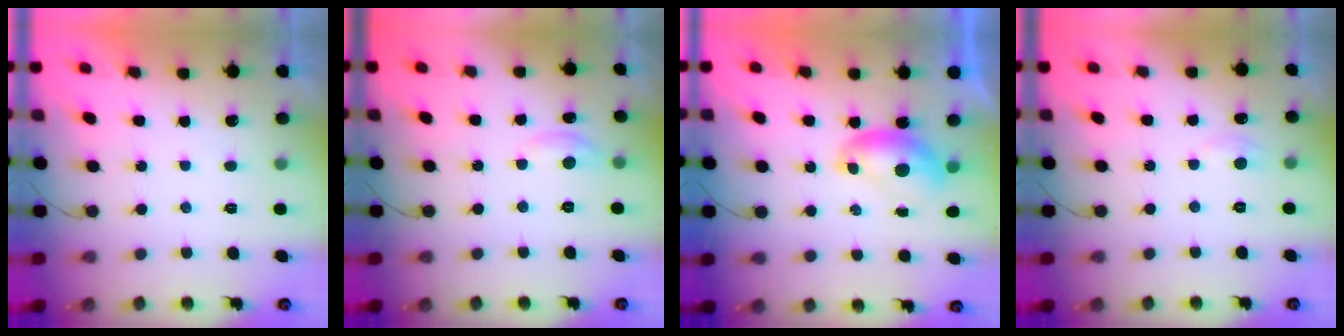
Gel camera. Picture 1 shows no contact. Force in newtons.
{"total": 4.1, "press": 4.0, "slide": 0.6}
{"total": 7.7, "press": 7.6, "slide": 1.1}
{"total": 3.6, "press": 3.6, "slide": 0.5}